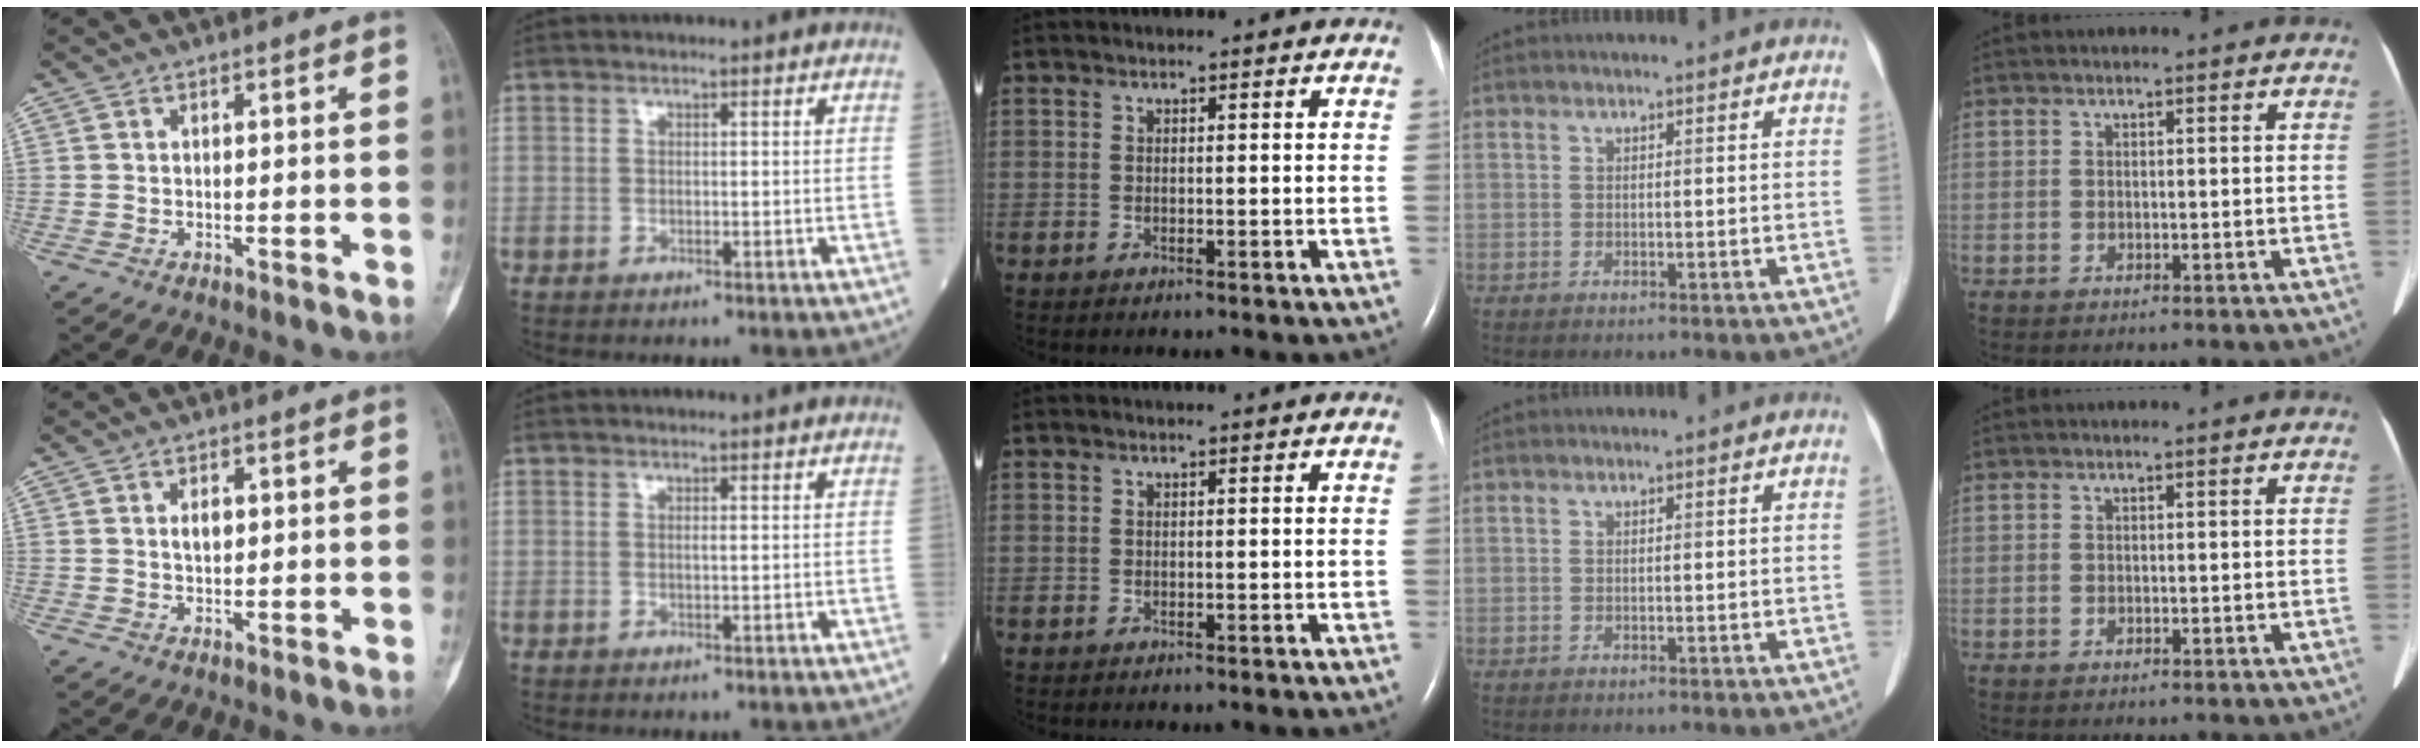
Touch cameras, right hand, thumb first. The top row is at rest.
{"thumb": {"total": 2.2, "force": [0.5, 1.4, 1.7], "torque": [-0.023, -0.001, 0.009]}}